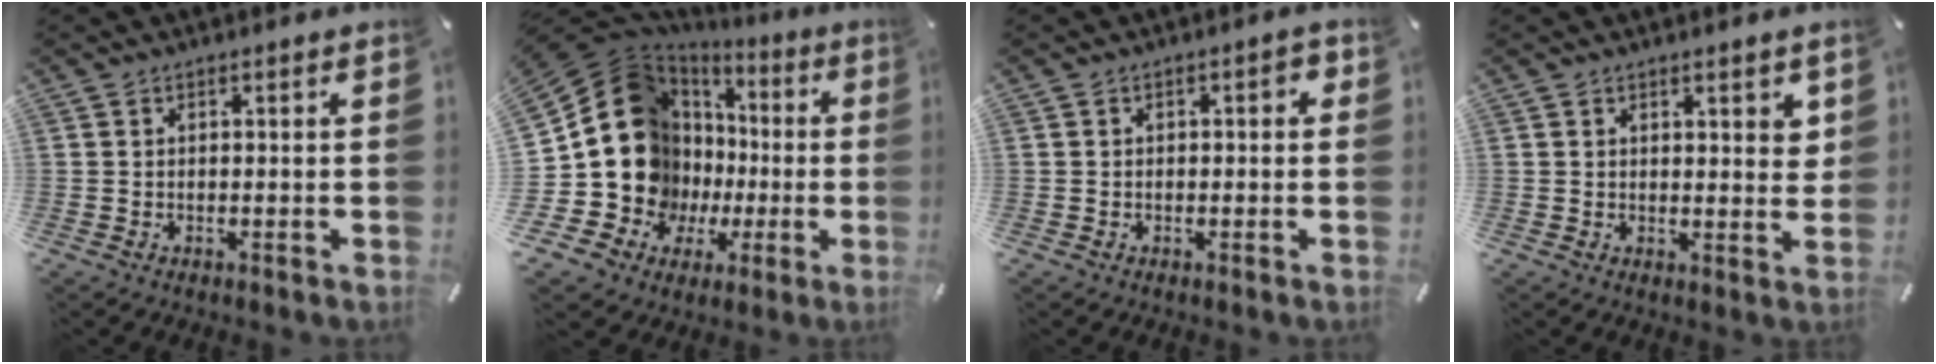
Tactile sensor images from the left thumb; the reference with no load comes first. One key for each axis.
{"total": 19.0, "fx": 0.5, "fy": 16.9, "fz": 8.8, "tx": -0.180, "ty": -0.042, "tz": 0.042}
{"total": 2.2, "fx": -0.2, "fy": 1.1, "fz": 1.8, "tx": -0.035, "ty": 0.009, "tz": -0.007}
{"total": 3.6, "fx": 2.4, "fy": 1.5, "fz": 2.2, "tx": -0.023, "ty": -0.014, "tz": 0.037}